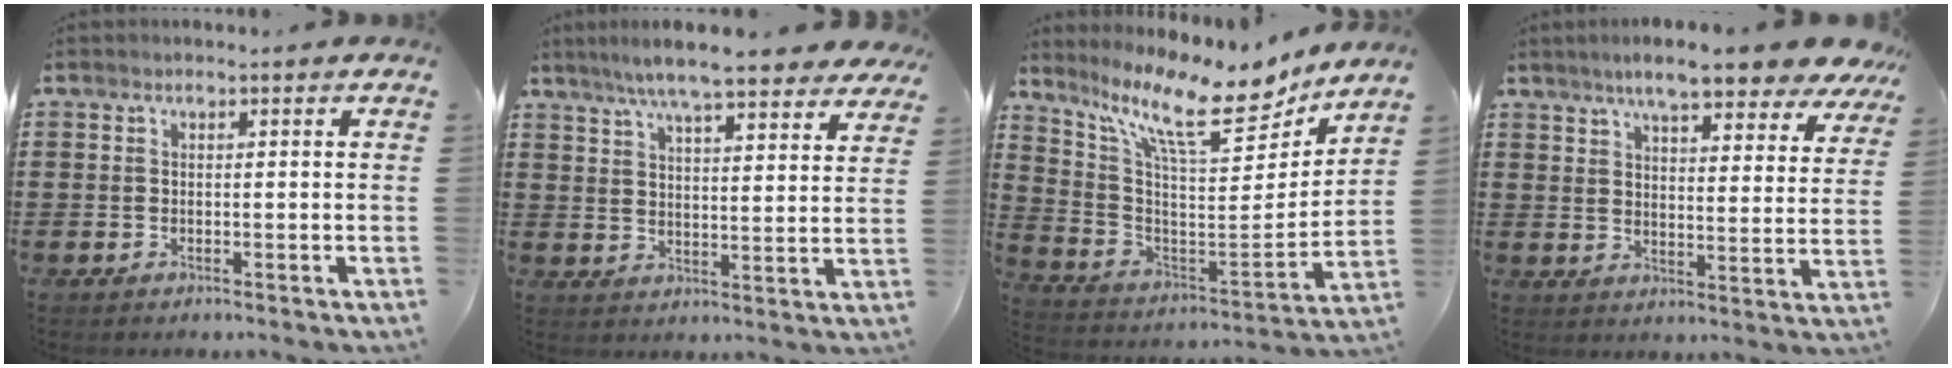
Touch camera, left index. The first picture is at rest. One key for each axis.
{"total": 7.6, "fx": 6.8, "fy": 0.2, "fz": 3.5, "tx": -0.090, "ty": -0.023, "tz": 0.120}
{"total": 12.1, "fx": 9.1, "fy": 2.7, "fz": 7.5, "tx": -0.168, "ty": -0.065, "tz": 0.147}
{"total": 8.0, "fx": 7.0, "fy": 0.7, "fz": 3.9, "tx": -0.084, "ty": -0.031, "tz": 0.119}